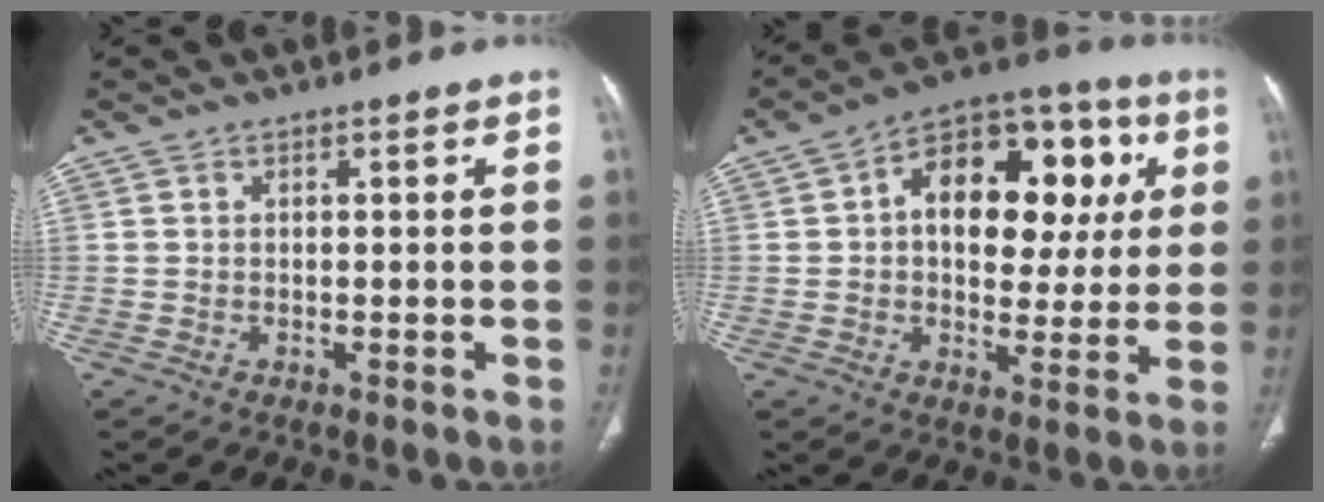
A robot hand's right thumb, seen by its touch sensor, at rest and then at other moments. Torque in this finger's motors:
{"motor_torque": [-0.45, 1.04, 0.49, 0.18, 0.32]}